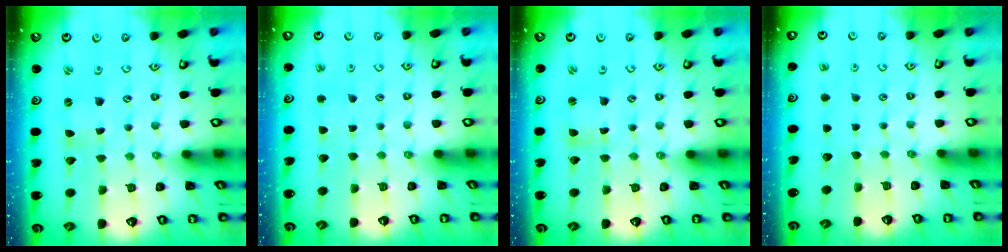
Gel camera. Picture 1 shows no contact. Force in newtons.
{"total": 2.4, "press": 2.4, "slide": 0.3}
{"total": 1.2, "press": 1.2, "slide": 0.3}
{"total": 0.0}